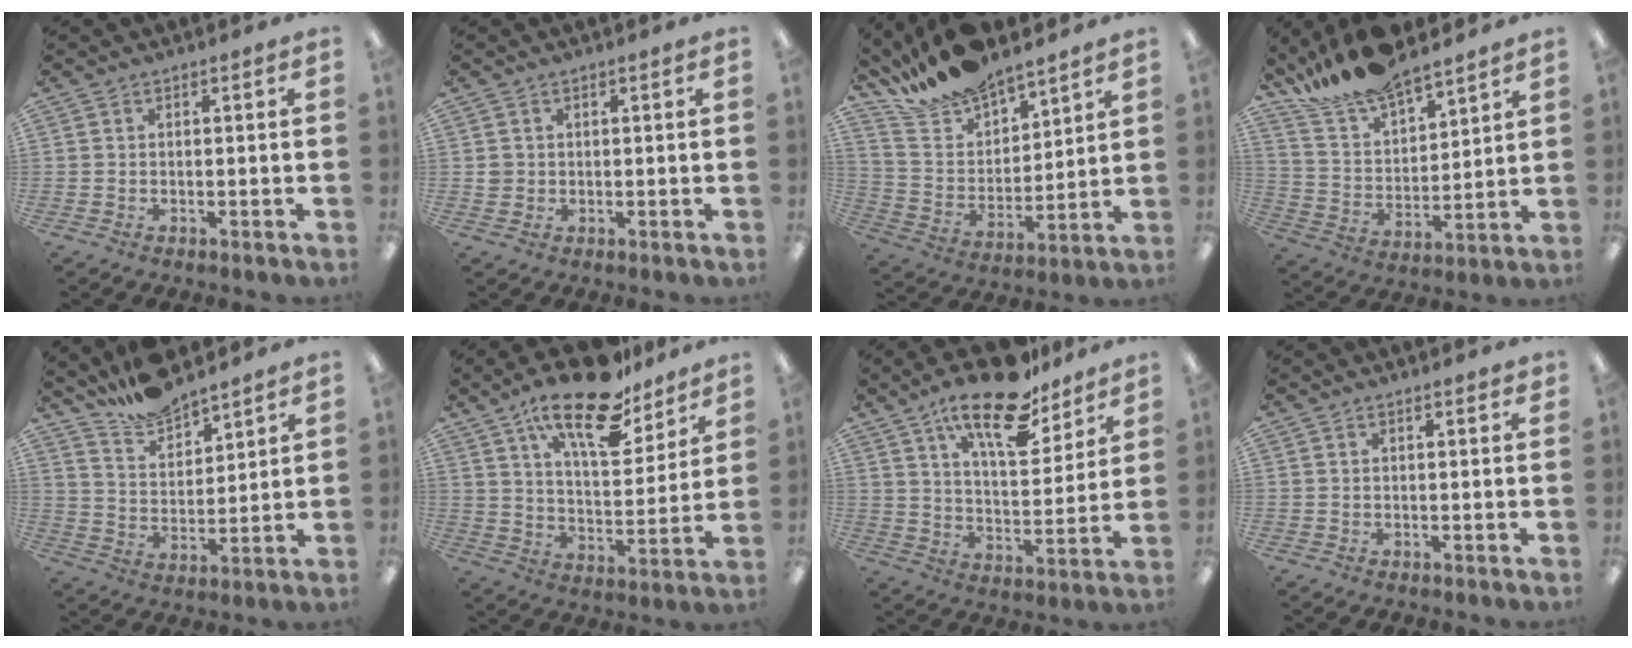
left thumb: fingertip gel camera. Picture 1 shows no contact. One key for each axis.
{"total": 1.6, "fx": 0.5, "fy": 1.5, "fz": 0.4, "tx": -0.009, "ty": 0.003, "tz": 0.007}
{"total": 14.2, "fx": 13.4, "fy": 4.0, "fz": 2.7, "tx": -0.090, "ty": -0.103, "tz": 0.248}
{"total": 15.0, "fx": 13.7, "fy": 3.9, "fz": 4.6, "tx": -0.108, "ty": -0.094, "tz": 0.252}
{"total": 9.8, "fx": 9.5, "fy": 2.2, "fz": 1.4, "tx": -0.038, "ty": -0.071, "tz": 0.180}
{"total": 20.0, "fx": 14.0, "fy": 7.8, "fz": 12.0, "tx": -0.196, "ty": -0.079, "tz": 0.235}
{"total": 18.9, "fx": 13.5, "fy": 7.1, "fz": 11.1, "tx": -0.180, "ty": -0.077, "tz": 0.226}
{"total": 1.2, "fx": 0.9, "fy": 0.2, "fz": 0.6, "tx": -0.014, "ty": 0.001, "tz": 0.017}